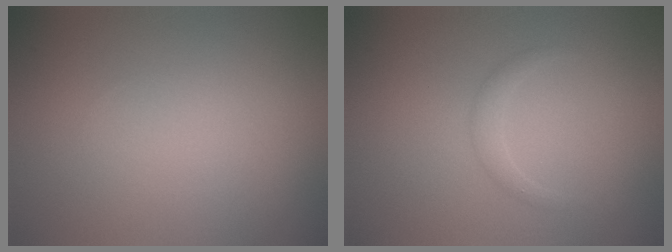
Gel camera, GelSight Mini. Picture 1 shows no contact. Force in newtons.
{"total": 1.1, "press": 1.1, "slide": 0.1}